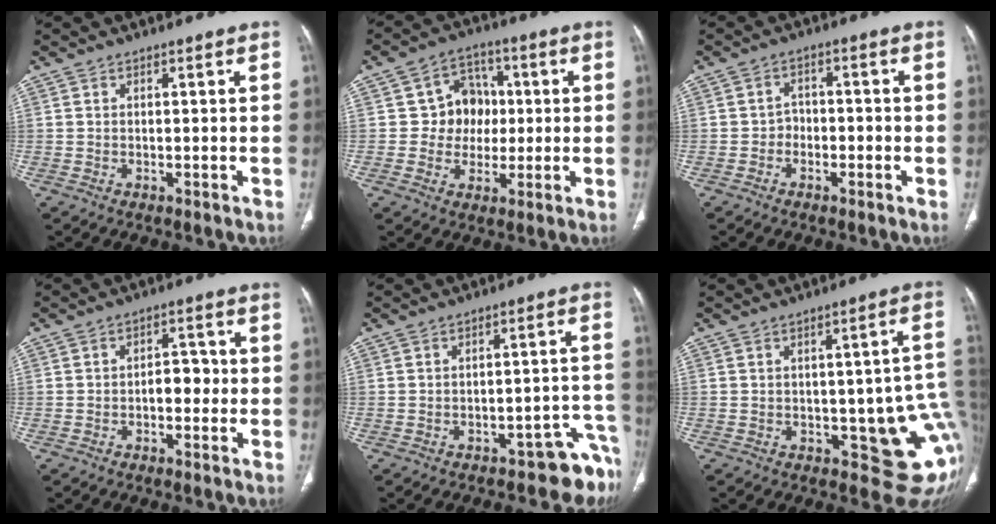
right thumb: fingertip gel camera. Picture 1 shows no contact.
{"total": 8.9, "force": [0.5, 8.0, 3.9], "torque": [-0.003, 0.014, 0.004]}
{"total": 3.0, "force": [-1.3, 2.5, 1.1], "torque": [0.002, 0.017, -0.029]}
{"total": 4.4, "force": [-0.7, 2.8, 3.3], "torque": [-0.026, 0.018, -0.016]}
{"total": 7.9, "force": [-5.9, 3.5, 3.8], "torque": [0.001, 0.081, -0.078]}
{"total": 14.5, "force": [-2.1, 5.8, 13.1], "torque": [-0.130, 0.002, -0.012]}